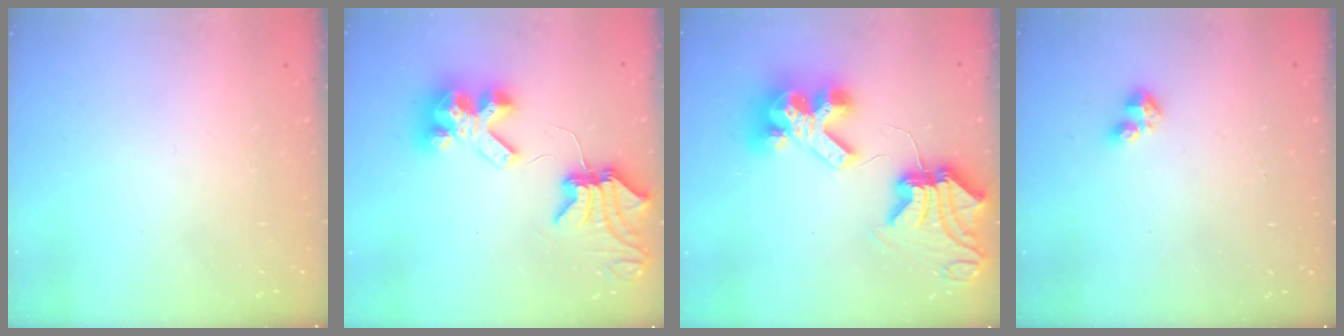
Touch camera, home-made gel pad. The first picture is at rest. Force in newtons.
{"total": 10.0, "press": 9.9, "slide": 1.6}
{"total": 15.4, "press": 15.3, "slide": 2.1}
{"total": 3.3, "press": 3.3, "slide": 0.4}